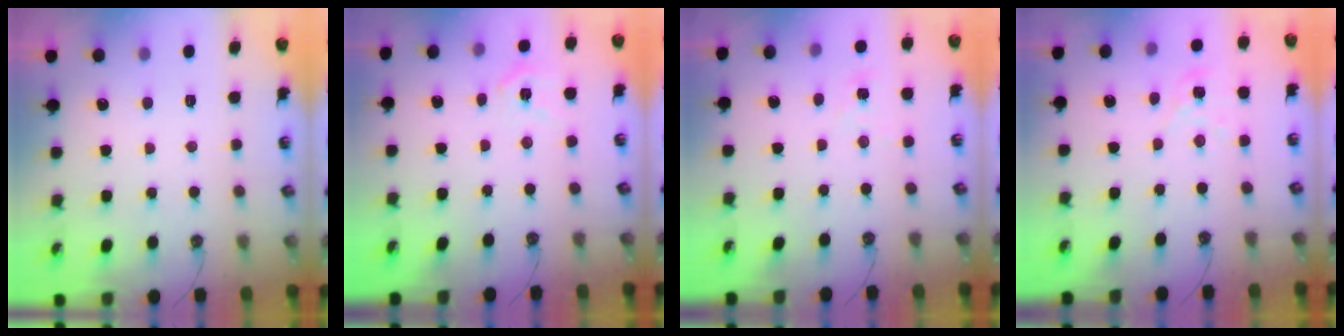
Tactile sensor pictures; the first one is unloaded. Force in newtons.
{"total": 7.8, "press": 7.7, "slide": 1.0}
{"total": 3.2, "press": 3.2, "slide": 0.4}
{"total": 1.6, "press": 1.6, "slide": 0.2}